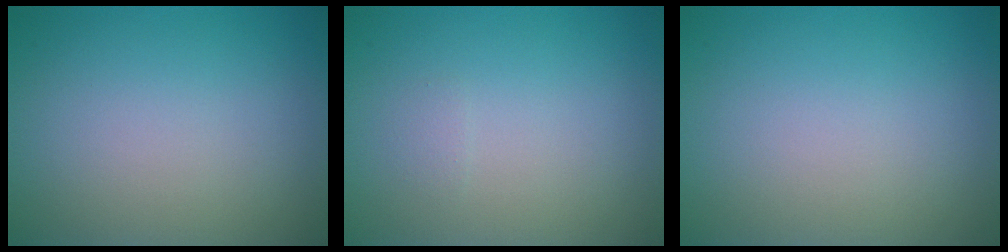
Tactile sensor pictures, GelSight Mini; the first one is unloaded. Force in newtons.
{"total": 0.5, "press": 0.5, "slide": 0.1}
{"total": 0.0}